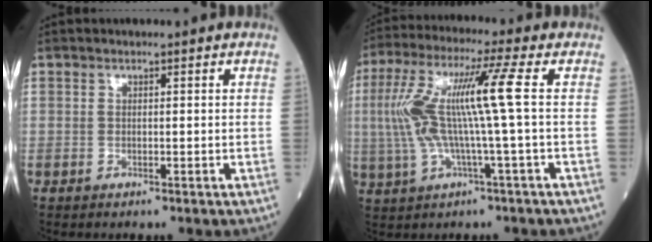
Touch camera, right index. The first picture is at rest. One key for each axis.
{"total": 11.7, "fx": 0.7, "fy": -0.5, "fz": 11.7, "tx": -0.248, "ty": 0.024, "tz": 0.014}